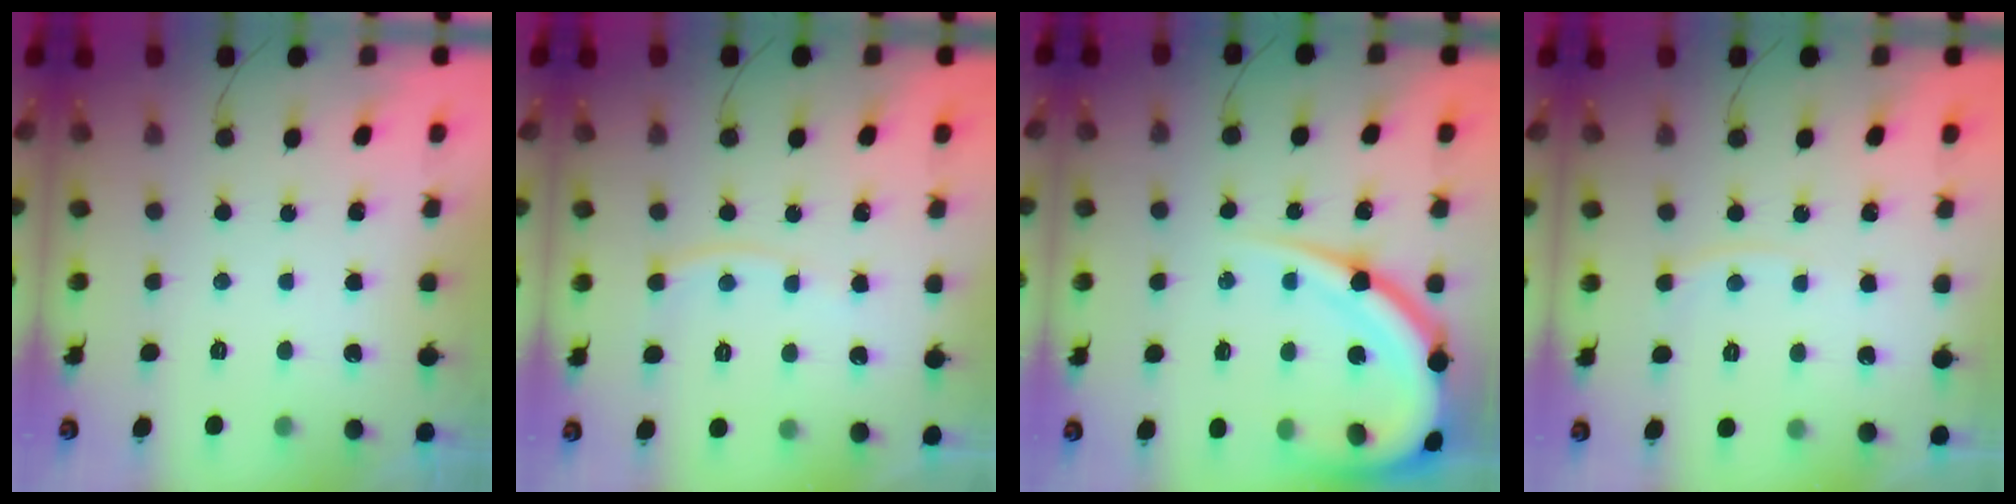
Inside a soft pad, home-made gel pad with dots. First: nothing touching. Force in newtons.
{"total": 5.9, "press": 5.9, "slide": 0.7}
{"total": 19.7, "press": 19.6, "slide": 1.9}
{"total": 4.5, "press": 4.4, "slide": 0.6}